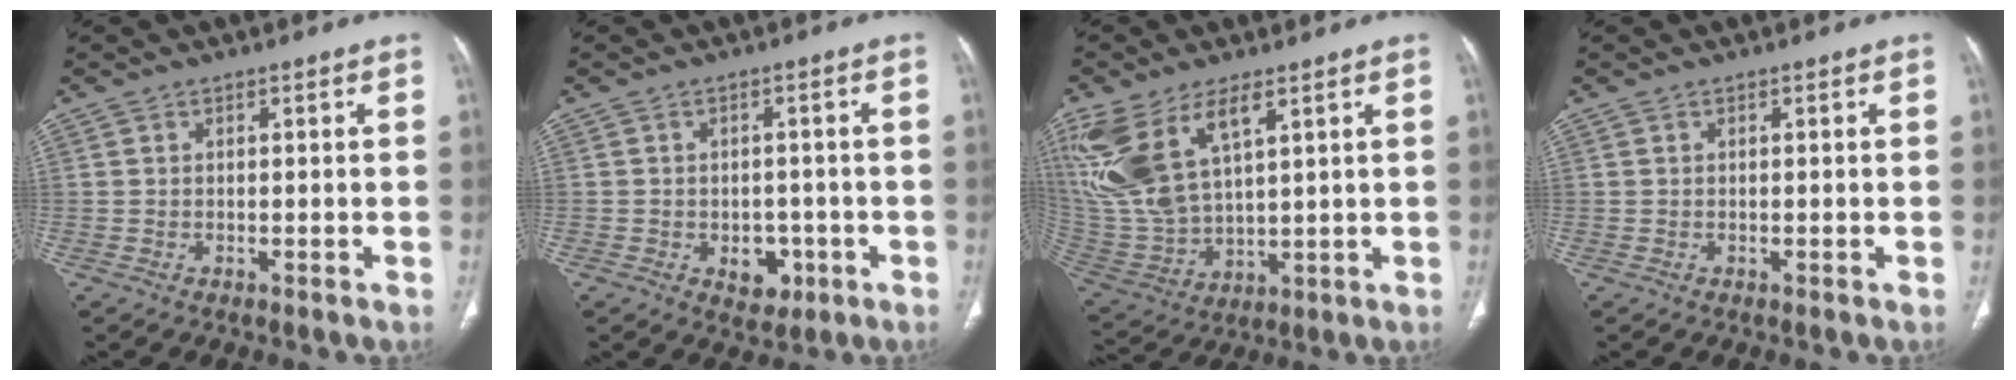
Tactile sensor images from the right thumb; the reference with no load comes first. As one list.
[{"total": 5.0, "force": [-1.8, 3.7, 2.9], "torque": [-0.013, 0.010, -0.016]}, {"total": 16.9, "force": [8.1, 7.7, 12.7], "torque": [-0.277, -0.023, 0.178]}, {"total": 0.0}]